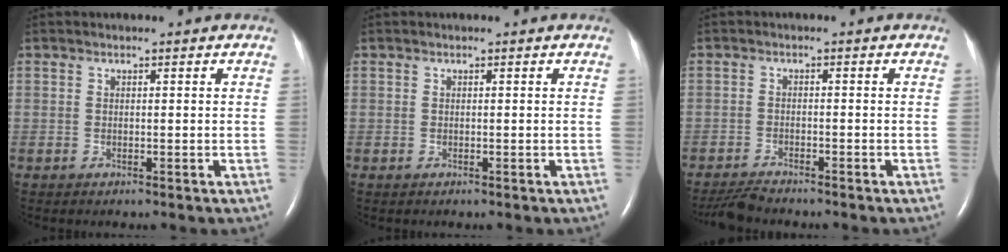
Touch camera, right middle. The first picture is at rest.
{"total": 0.0}
{"total": 3.7, "force": [-3.5, 0.2, 1.1], "torque": [-0.026, -0.017, -0.064]}